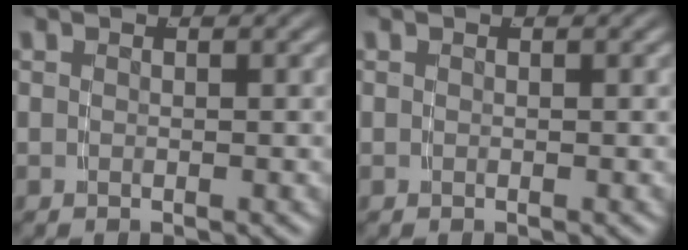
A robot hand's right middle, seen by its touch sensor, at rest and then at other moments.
{"total": 0.0}